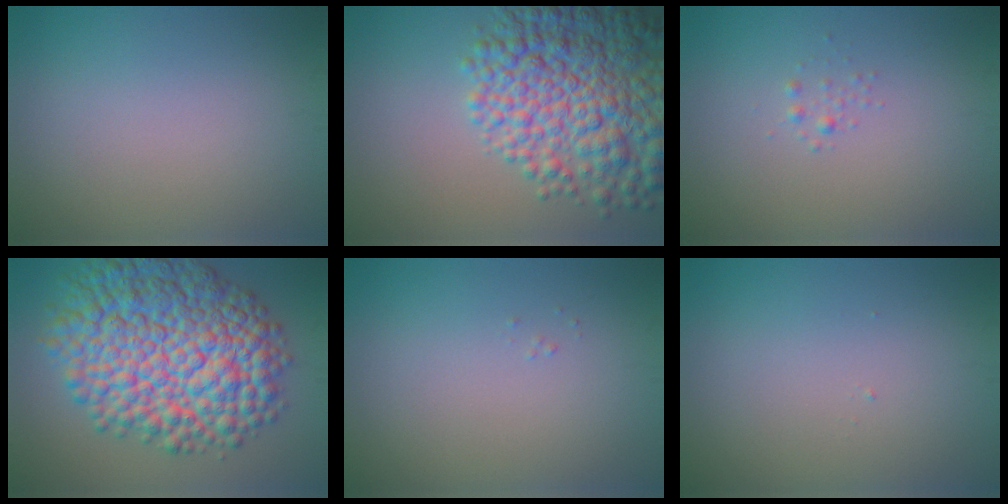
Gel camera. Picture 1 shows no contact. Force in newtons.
{"total": 9.9, "press": 9.9, "slide": 0.3}
{"total": 0.6, "press": 0.6, "slide": 0.0}
{"total": 14.2, "press": 14.2, "slide": 0.2}
{"total": 0.0}
{"total": 0.0}